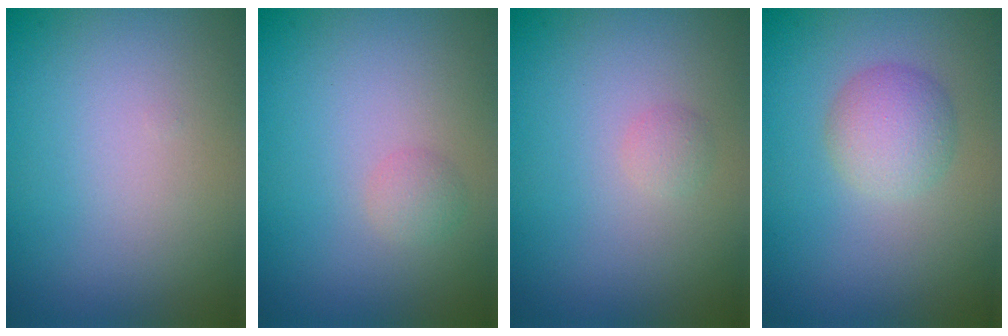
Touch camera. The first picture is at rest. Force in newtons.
{"total": 1.1, "press": 1.1, "slide": 0.0}
{"total": 0.8, "press": 0.8, "slide": 0.0}
{"total": 3.0, "press": 3.0, "slide": 0.1}